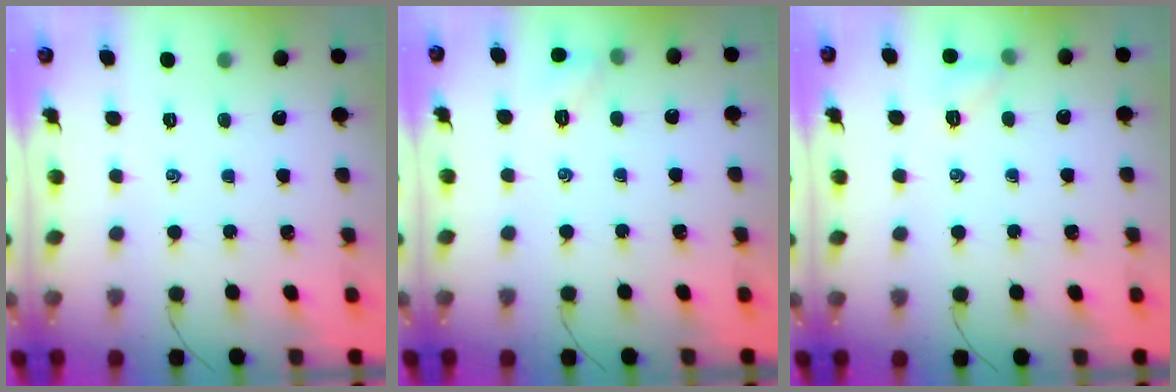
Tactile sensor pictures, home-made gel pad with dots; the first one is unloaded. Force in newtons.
{"total": 5.4, "press": 5.1, "slide": 1.6}
{"total": 6.0, "press": 5.8, "slide": 1.3}